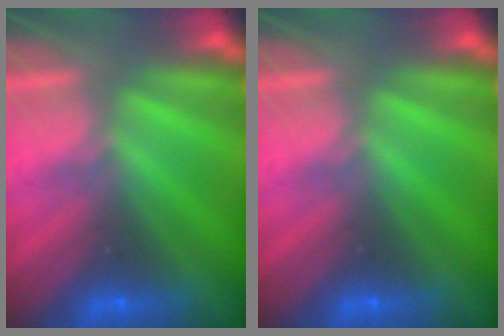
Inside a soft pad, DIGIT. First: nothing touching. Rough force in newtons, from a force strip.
{"total": 0.0}